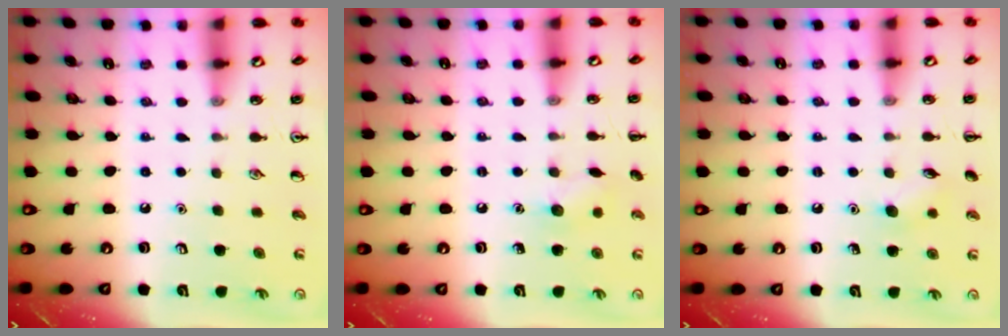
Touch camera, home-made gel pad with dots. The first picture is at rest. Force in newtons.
{"total": 6.6, "press": 6.4, "slide": 1.6}
{"total": 6.4, "press": 6.2, "slide": 1.8}